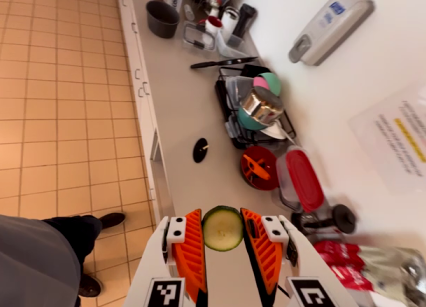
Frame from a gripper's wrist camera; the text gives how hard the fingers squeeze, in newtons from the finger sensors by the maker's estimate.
{"total": 7.6, "left": 7.8, "right": 7.5}